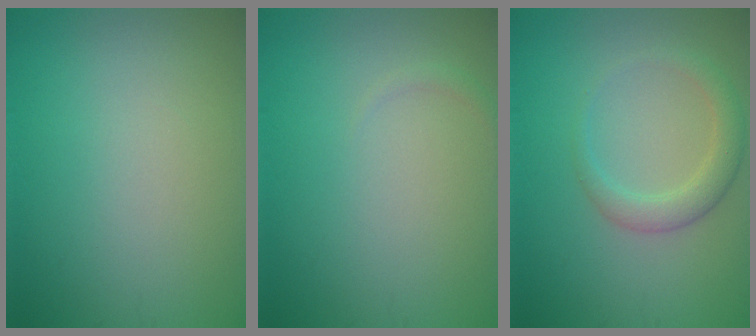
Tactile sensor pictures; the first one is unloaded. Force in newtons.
{"total": 0.6, "press": 0.6, "slide": 0.0}
{"total": 2.6, "press": 2.6, "slide": 0.2}